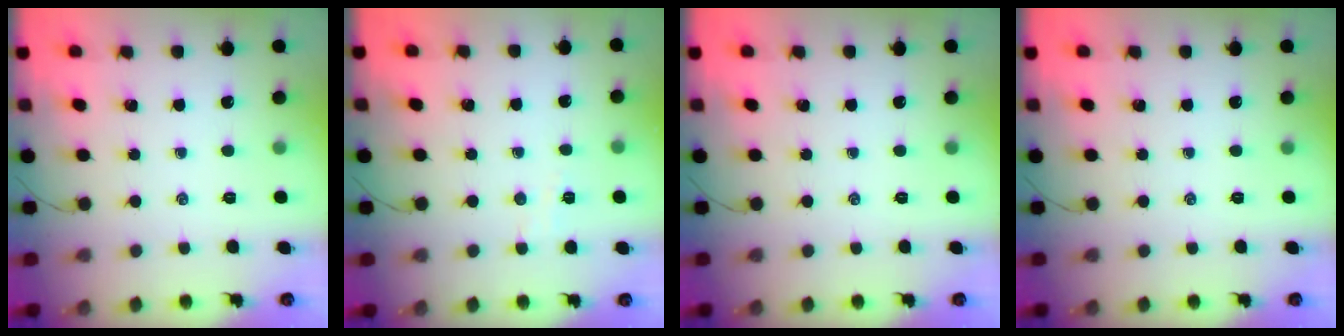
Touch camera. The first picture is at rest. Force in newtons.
{"total": 2.9, "press": 2.7, "slide": 1.0}
{"total": 0.0}
{"total": 0.0}